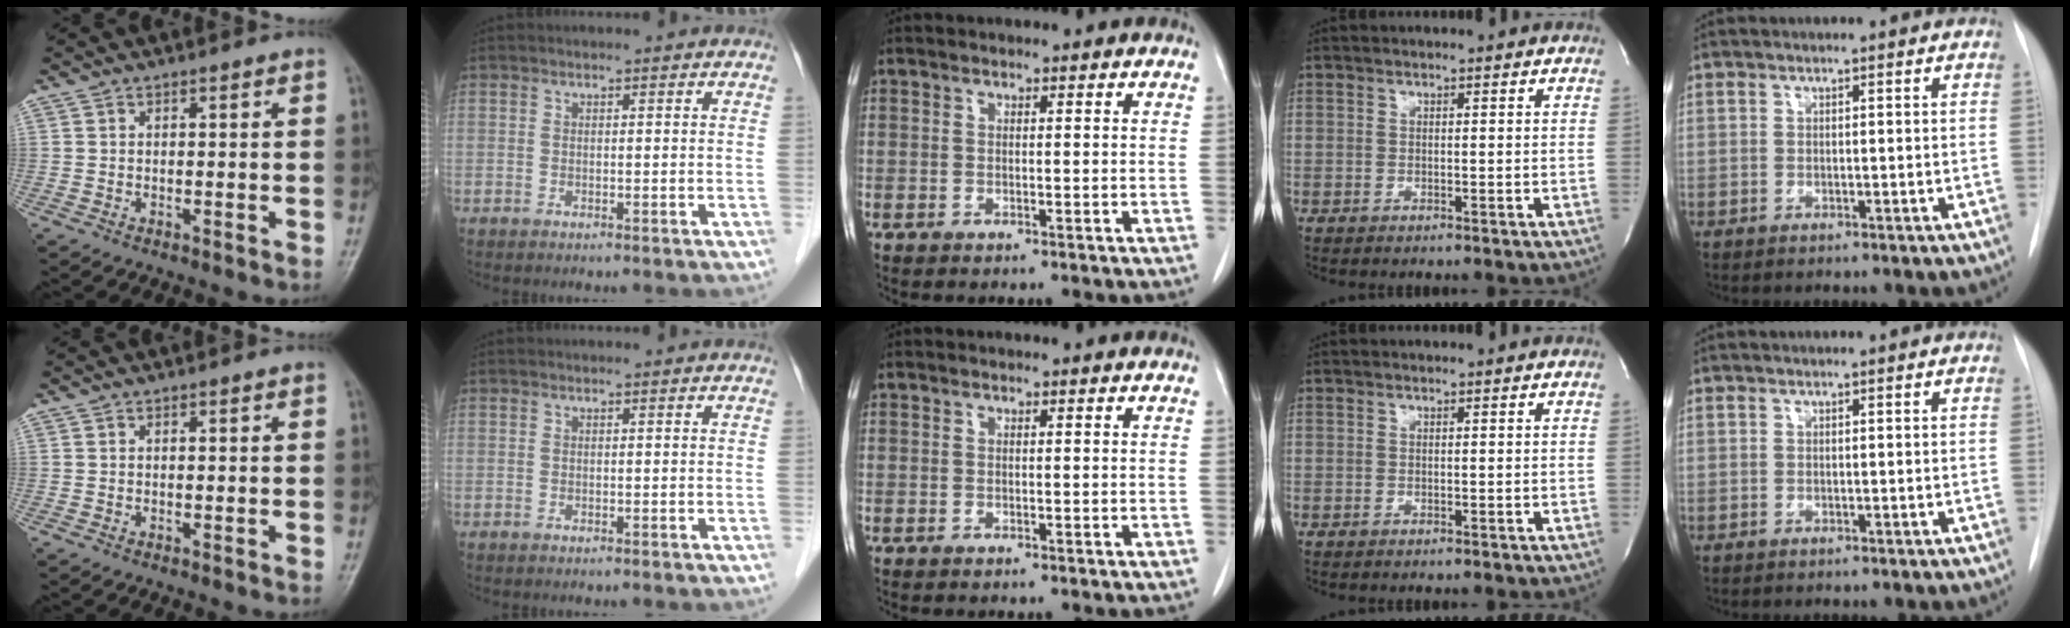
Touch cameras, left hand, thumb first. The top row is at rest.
{}